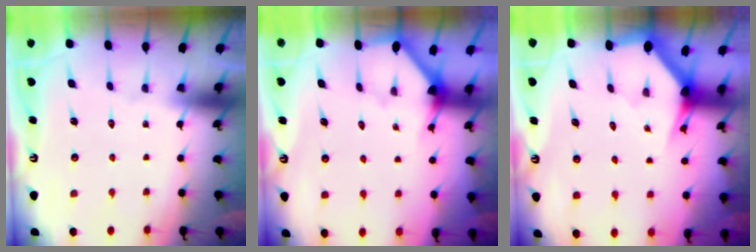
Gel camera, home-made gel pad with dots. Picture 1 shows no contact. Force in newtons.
{"total": 2.9, "press": 2.8, "slide": 0.4}
{"total": 2.6, "press": 2.6, "slide": 0.0}